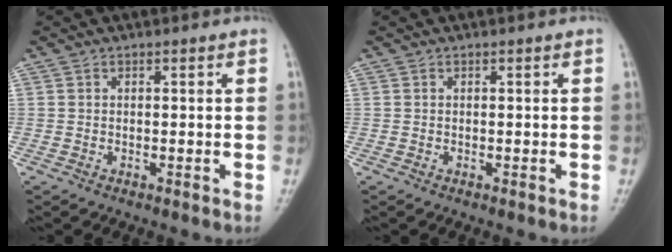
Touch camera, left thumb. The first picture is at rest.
{"total": 0.0}